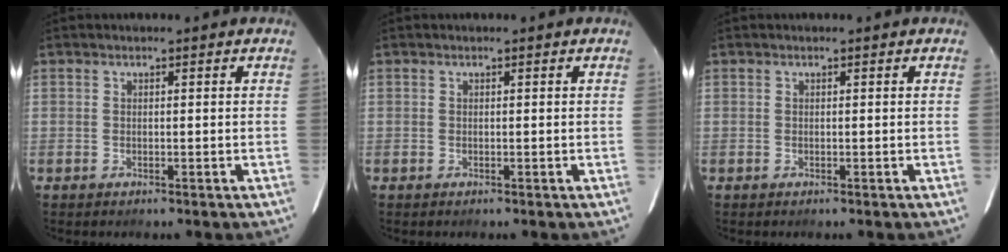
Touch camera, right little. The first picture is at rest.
{"total": 0.0}
{"total": 0.0}